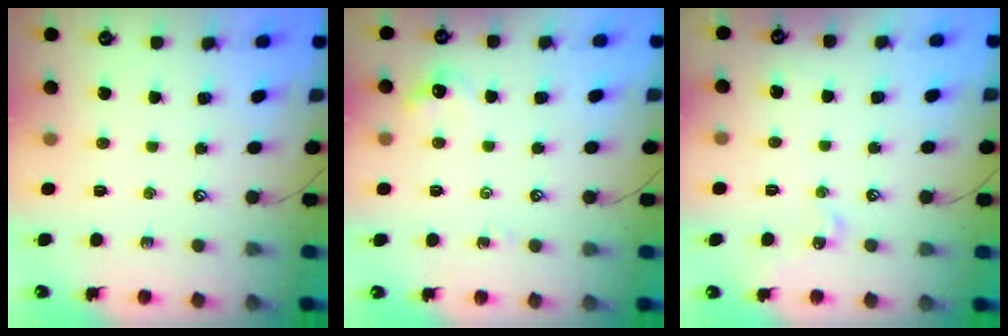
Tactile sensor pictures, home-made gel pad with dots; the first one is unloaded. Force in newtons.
{"total": 4.6, "press": 4.5, "slide": 0.6}
{"total": 2.0, "press": 1.9, "slide": 0.3}